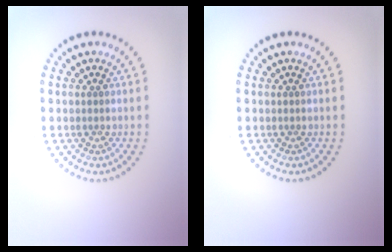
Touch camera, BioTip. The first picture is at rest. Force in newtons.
{"total": 0.0}